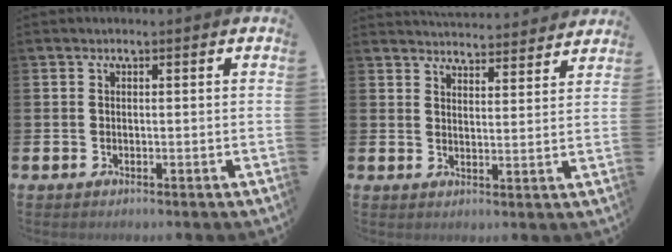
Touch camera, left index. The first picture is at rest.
{"total": 4.5, "force": [4.4, 0.3, -0.1], "torque": [-0.009, -0.030, 0.080]}